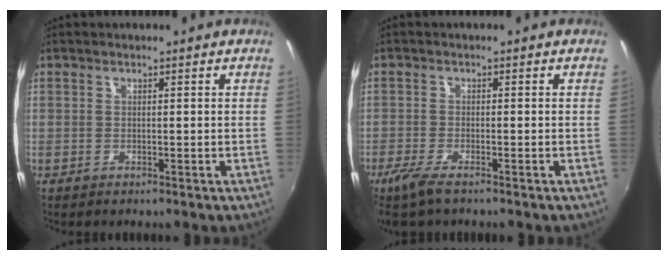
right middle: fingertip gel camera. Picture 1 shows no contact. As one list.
[{"total": 4.9, "force": [-3.5, 0.8, 3.3], "torque": [-0.082, -0.018, -0.068]}]